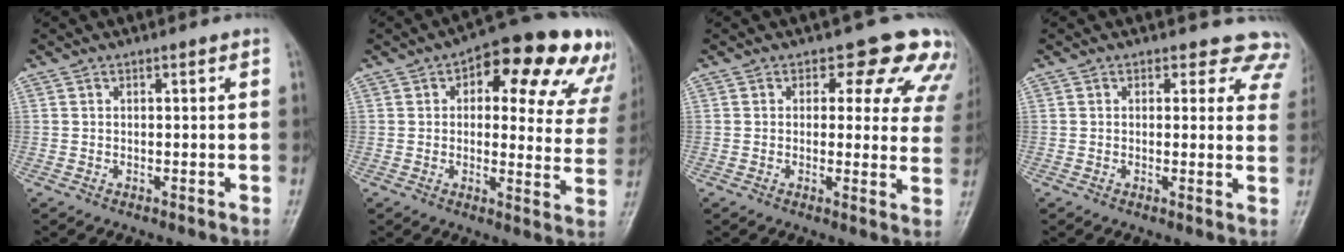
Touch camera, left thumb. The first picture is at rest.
{"total": 20.0, "force": [10.5, 9.4, 14.2], "torque": [-0.132, -0.004, 0.121]}
{"total": 10.9, "force": [7.8, 5.9, 4.7], "torque": [0.002, -0.030, 0.060]}
{"total": 7.7, "force": [6.6, 3.9, 0.3], "torque": [0.056, -0.025, 0.037]}